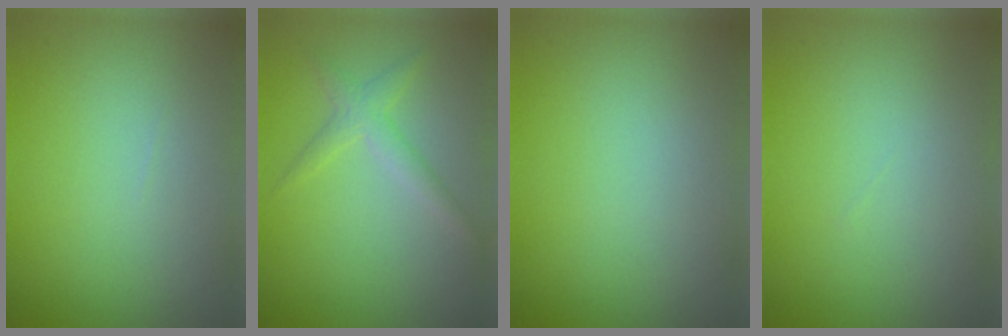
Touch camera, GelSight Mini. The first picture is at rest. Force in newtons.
{"total": 2.0, "press": 2.0, "slide": 0.0}
{"total": 0.0}
{"total": 0.0}